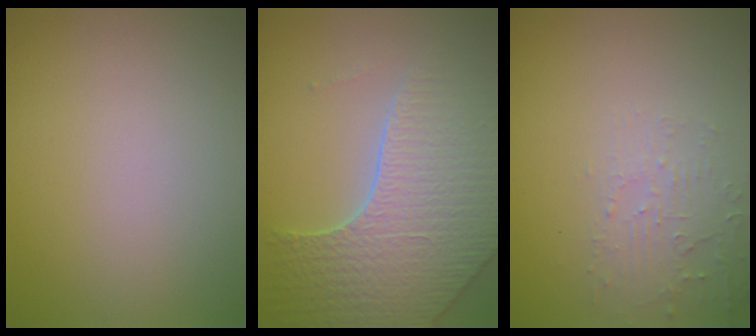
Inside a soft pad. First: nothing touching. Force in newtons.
{"total": 6.4, "press": 5.2, "slide": 3.7}
{"total": 2.4, "press": 2.3, "slide": 0.6}